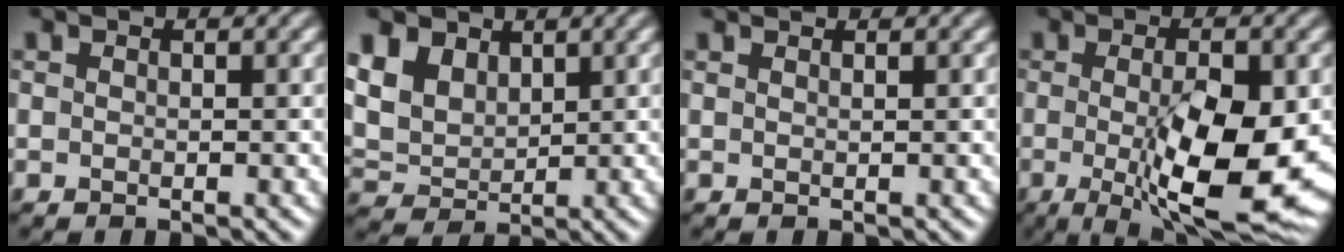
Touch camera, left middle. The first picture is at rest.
{"total": 5.7, "force": [3.3, 3.9, 2.6], "torque": [-0.097, 0.011, 0.069]}
{"total": 1.5, "force": [1.3, 0.5, 0.6], "torque": [-0.001, -0.001, 0.003]}
{"total": 10.0, "force": [-1.4, 2.8, 9.5], "torque": [-0.156, -0.023, -0.013]}